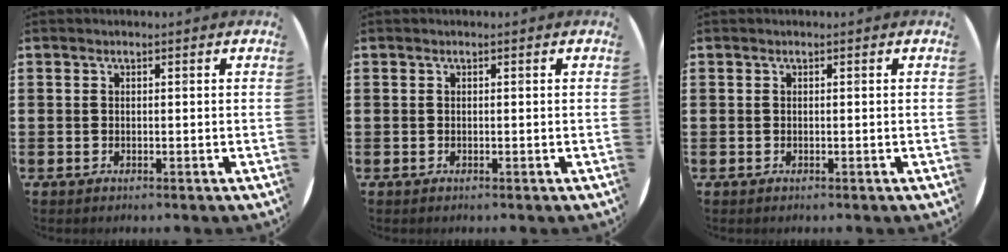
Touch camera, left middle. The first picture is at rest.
{"total": 0.0}
{"total": 0.0}